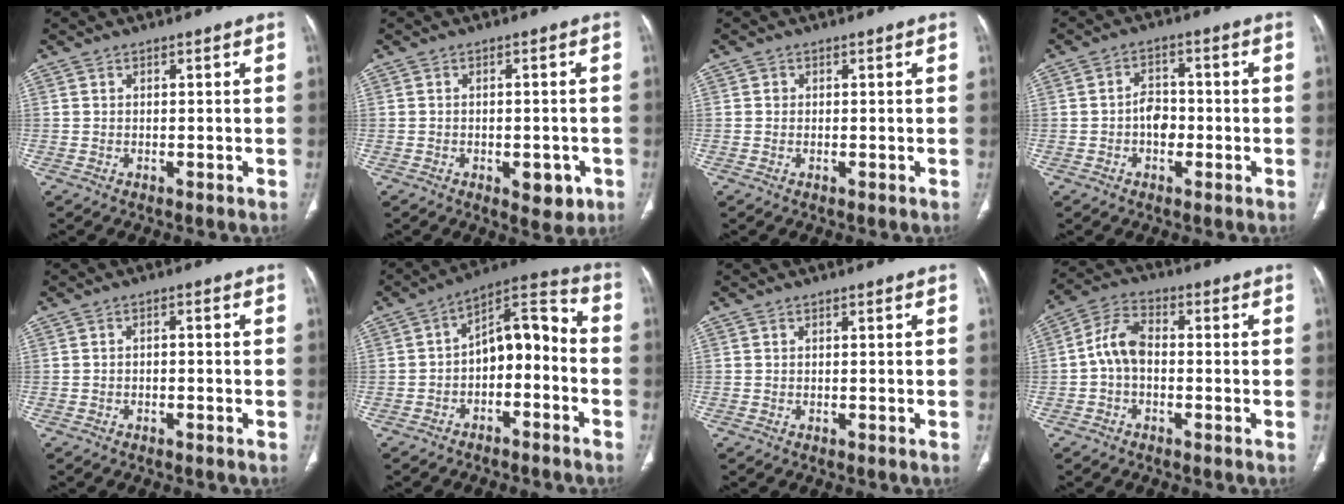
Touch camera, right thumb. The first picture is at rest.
{"total": 5.2, "force": [-2.0, 2.8, 3.9], "torque": [-0.033, 0.007, -0.016]}
{"total": 0.6, "force": [0.1, 0.6, 0.1], "torque": [0.000, 0.003, 0.002]}
{"total": 4.5, "force": [-1.1, 3.2, 2.9], "torque": [-0.034, 0.017, -0.024]}
{"total": 1.1, "force": [-0.5, 0.6, 0.8], "torque": [-0.013, 0.010, -0.010]}
{"total": 12.0, "force": [-3.3, 6.9, 9.2], "torque": [-0.116, 0.072, -0.058]}
{"total": 0.0}
{"total": 7.1, "force": [-0.8, 4.6, 5.4], "torque": [-0.099, 0.025, -0.026]}